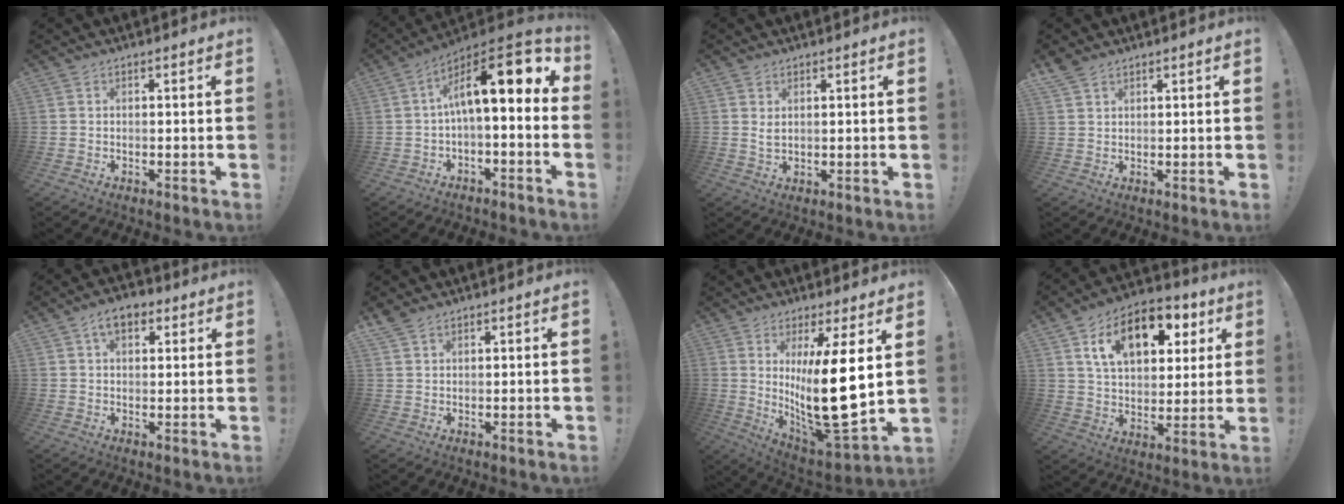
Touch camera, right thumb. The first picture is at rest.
{"total": 14.4, "force": [3.0, 4.7, 13.3], "torque": [-0.217, -0.012, 0.050]}
{"total": 2.3, "force": [1.0, 1.3, 1.7], "torque": [-0.027, -0.004, 0.018]}
{"total": 3.4, "force": [2.9, 1.3, 1.2], "torque": [-0.018, -0.016, 0.054]}
{"total": 7.1, "force": [3.5, 4.3, 4.5], "torque": [-0.065, 0.000, 0.062]}
{"total": 2.8, "force": [2.3, 1.1, 1.1], "torque": [-0.014, -0.011, 0.043]}
{"total": 20.0, "force": [3.9, 5.7, 18.7], "torque": [-0.318, -0.053, 0.065]}
{"total": 16.9, "force": [7.8, 10.4, 10.8], "torque": [-0.162, -0.029, 0.134]}